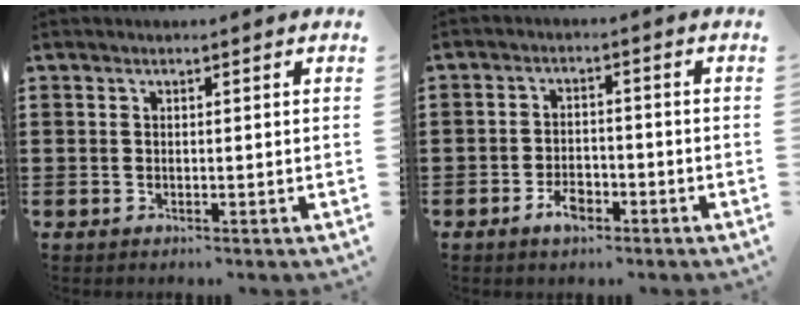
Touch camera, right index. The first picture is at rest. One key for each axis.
{"total": 3.9, "fx": -2.2, "fy": 2.0, "fz": 2.5, "tx": -0.048, "ty": 0.002, "tz": -0.041}